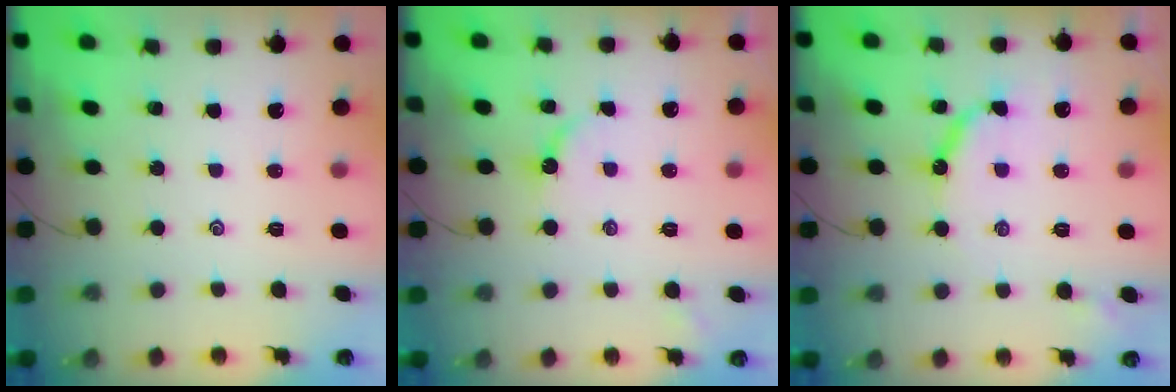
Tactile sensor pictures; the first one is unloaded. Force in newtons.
{"total": 4.1, "press": 4.1, "slide": 0.4}
{"total": 9.9, "press": 9.9, "slide": 0.9}